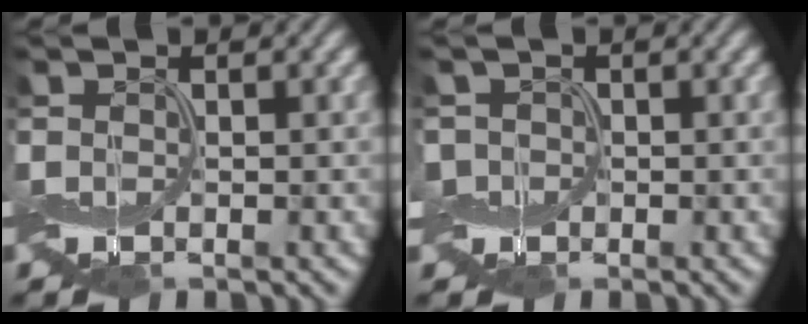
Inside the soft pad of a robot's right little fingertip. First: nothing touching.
{"total": 1.2, "force": [-0.3, 1.2, 0.1], "torque": [-0.010, 0.005, -0.007]}